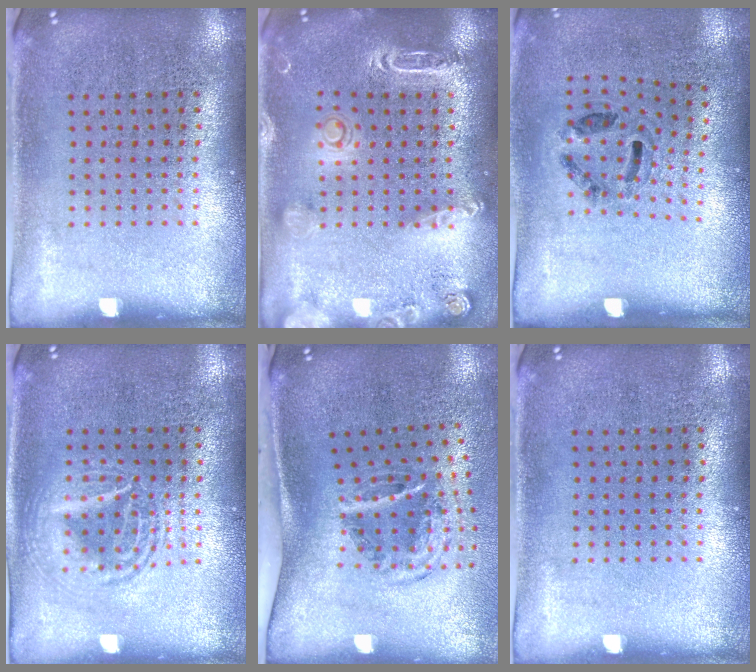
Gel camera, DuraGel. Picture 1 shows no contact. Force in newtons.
{"total": 2.0, "press": 1.9, "slide": 0.5}
{"total": 1.2, "press": 0.7, "slide": 0.9}
{"total": 1.6, "press": 1.6, "slide": 0.2}
{"total": 2.1, "press": 1.2, "slide": 1.7}
{"total": 0.0}